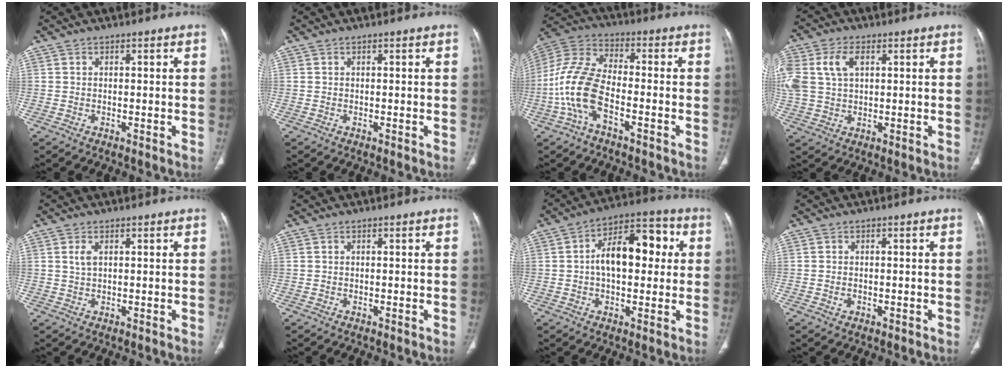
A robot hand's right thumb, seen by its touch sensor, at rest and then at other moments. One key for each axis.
{"total": 0.0}
{"total": 12.8, "fx": -4.2, "fy": 6.1, "fz": 10.4, "tx": -0.234, "ty": 0.036, "tz": -0.090}
{"total": 12.5, "fx": 3.3, "fy": 8.3, "fz": 8.7, "tx": -0.223, "ty": 0.012, "tz": 0.068}
{"total": 1.9, "fx": 0.7, "fy": 0.9, "fz": 1.5, "tx": -0.034, "ty": 0.003, "tz": 0.018}
{"total": 0.0}
{"total": 14.0, "fx": 1.6, "fy": 7.8, "fz": 11.5, "tx": -0.153, "ty": 0.034, "tz": 0.015}
{"total": 1.1, "fx": -0.3, "fy": 0.8, "fz": 0.7, "tx": -0.013, "ty": 0.004, "tz": -0.004}